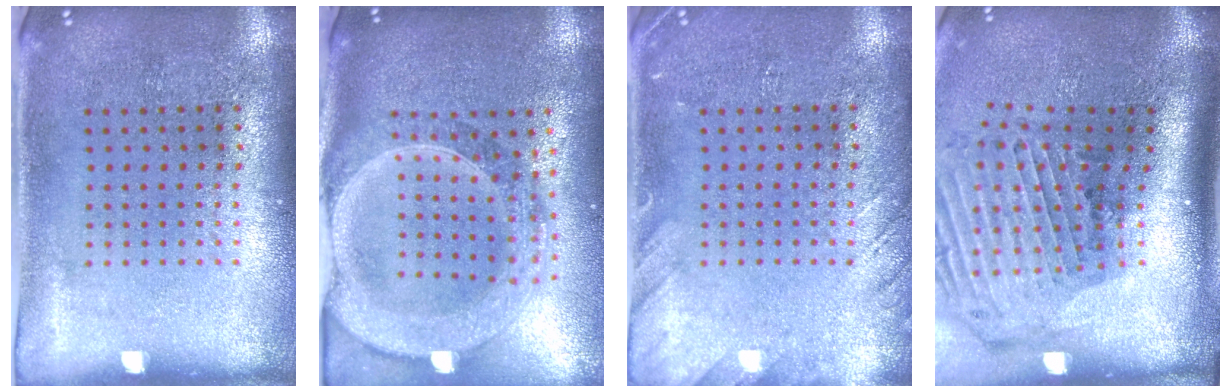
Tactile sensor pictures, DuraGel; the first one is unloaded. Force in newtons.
{"total": 2.9, "press": 2.5, "slide": 1.4}
{"total": 1.8, "press": 1.8, "slide": 0.1}
{"total": 3.0, "press": 2.1, "slide": 2.2}